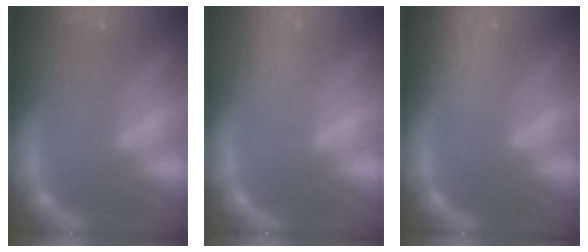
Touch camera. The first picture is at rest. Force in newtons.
{"total": 1.9}
{"total": 5.0}